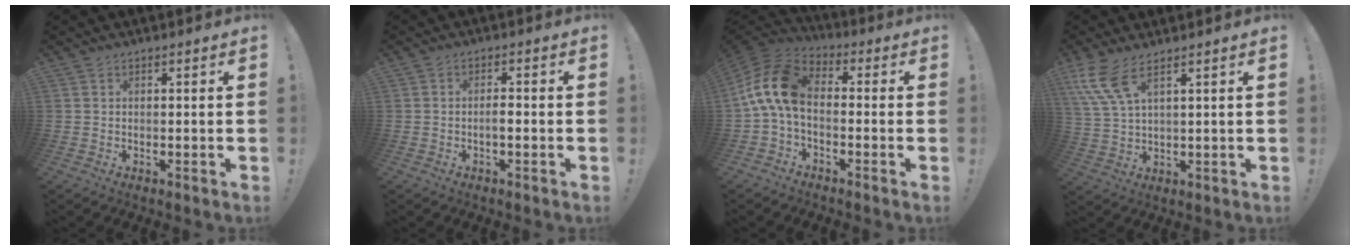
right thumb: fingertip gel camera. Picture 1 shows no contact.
{"total": 2.7, "force": [-1.1, 0.7, 2.4], "torque": [-0.048, 0.011, -0.019]}
{"total": 14.2, "force": [-0.2, 8.3, 11.6], "torque": [-0.227, 0.022, 0.003]}
{"total": 8.4, "force": [5.2, 2.1, 6.3], "torque": [-0.137, -0.021, 0.099]}